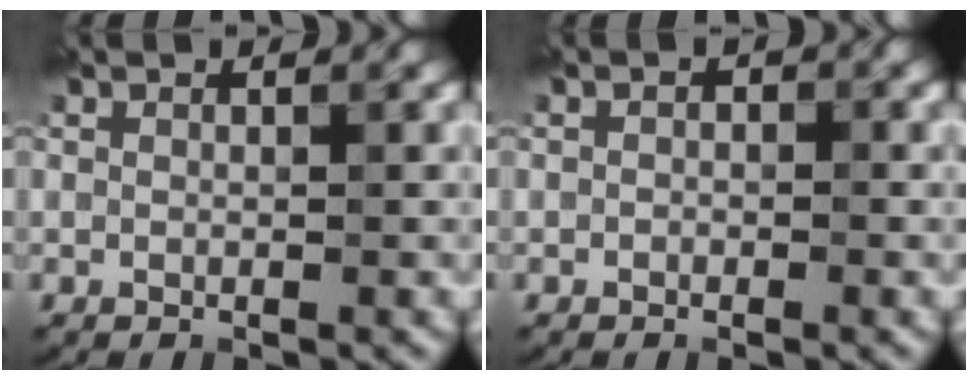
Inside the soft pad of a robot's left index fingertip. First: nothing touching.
{"total": 0.7, "force": [-0.7, 0.3, -0.2], "torque": [0.002, -0.006, -0.006]}